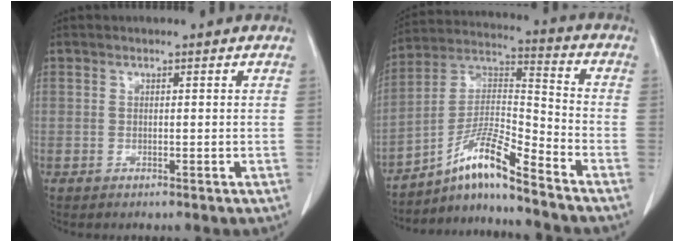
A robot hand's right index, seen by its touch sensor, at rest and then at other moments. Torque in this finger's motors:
{"motor_torque": [0.59, -0.56, 0.42, 0.13]}